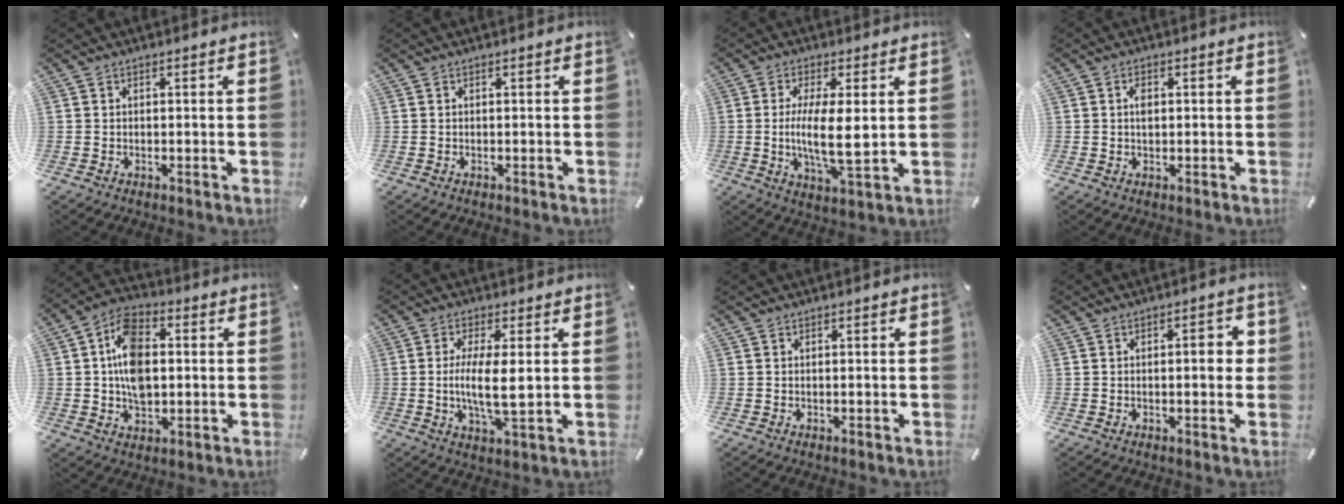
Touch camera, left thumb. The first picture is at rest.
{"total": 0.0}
{"total": 10.7, "force": [0.5, 3.0, 10.2], "torque": [-0.193, -0.021, 0.003]}
{"total": 2.2, "force": [0.4, 1.4, 1.7], "torque": [-0.036, 0.005, 0.005]}
{"total": 11.9, "force": [0.3, 8.2, 8.7], "torque": [-0.169, 0.013, 0.007]}
{"total": 9.2, "force": [0.4, 2.4, 8.9], "torque": [-0.172, -0.014, 0.001]}
{"total": 0.0}
{"total": 4.8, "force": [0.2, 1.7, 4.5], "torque": [-0.050, -0.004, -0.006]}